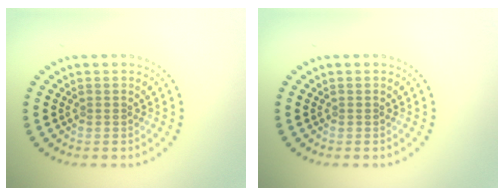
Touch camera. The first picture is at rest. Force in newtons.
{"total": 0.0}